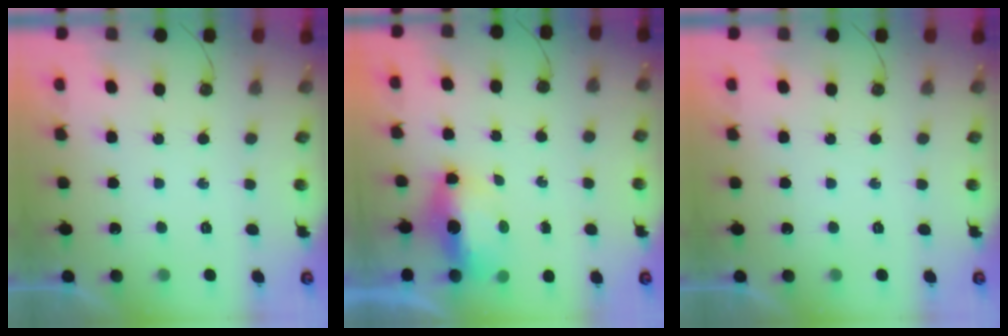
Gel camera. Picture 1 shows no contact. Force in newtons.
{"total": 8.3, "press": 7.1, "slide": 4.2}
{"total": 0.0}